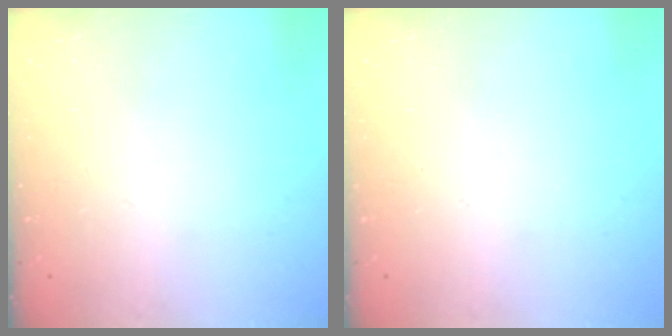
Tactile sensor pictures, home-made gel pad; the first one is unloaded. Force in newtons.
{"total": 0.0}